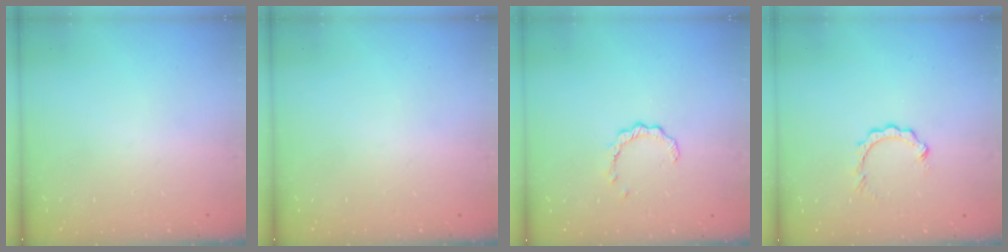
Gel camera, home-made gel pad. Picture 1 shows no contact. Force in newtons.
{"total": 0.0}
{"total": 1.8, "press": 1.8, "slide": 0.3}
{"total": 2.9, "press": 2.9, "slide": 0.3}